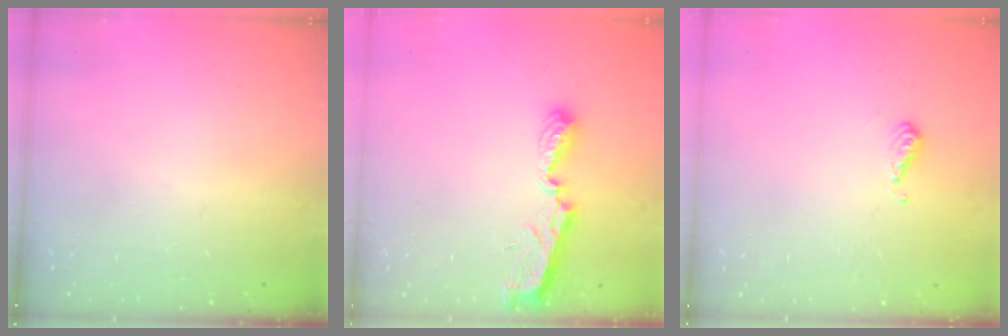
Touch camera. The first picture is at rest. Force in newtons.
{"total": 7.6, "press": 7.5, "slide": 0.3}
{"total": 4.6, "press": 4.5, "slide": 0.9}